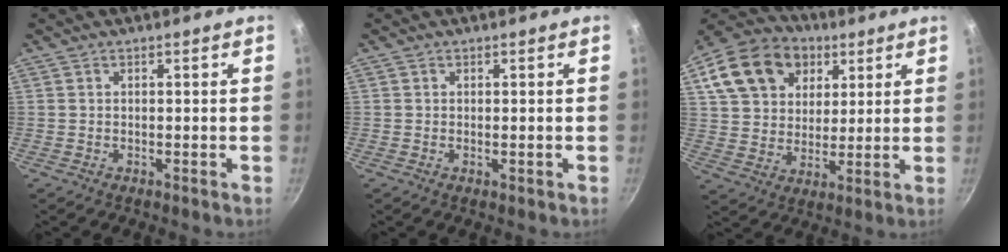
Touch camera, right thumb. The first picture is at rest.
{"total": 0.6, "force": [-0.1, 0.2, 0.5], "torque": [-0.008, 0.000, -0.001]}
{"total": 19.2, "force": [7.9, 14.4, 10.0], "torque": [-0.173, 0.014, 0.137]}